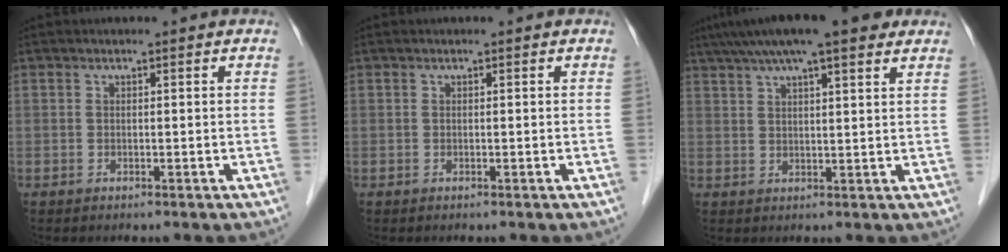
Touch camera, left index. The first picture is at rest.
{"total": 0.0}
{"total": 14.0, "force": [10.5, 2.2, 9.0], "torque": [-0.149, 0.045, 0.155]}